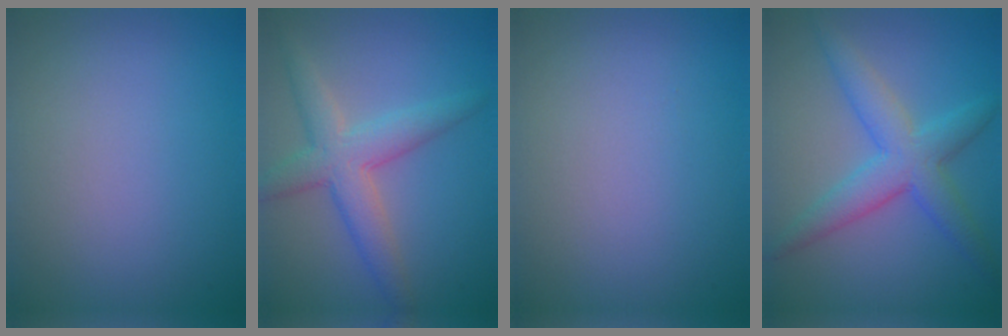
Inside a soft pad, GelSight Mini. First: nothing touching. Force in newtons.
{"total": 4.6, "press": 4.6, "slide": 0.3}
{"total": 0.0}
{"total": 4.9, "press": 4.9, "slide": 0.1}